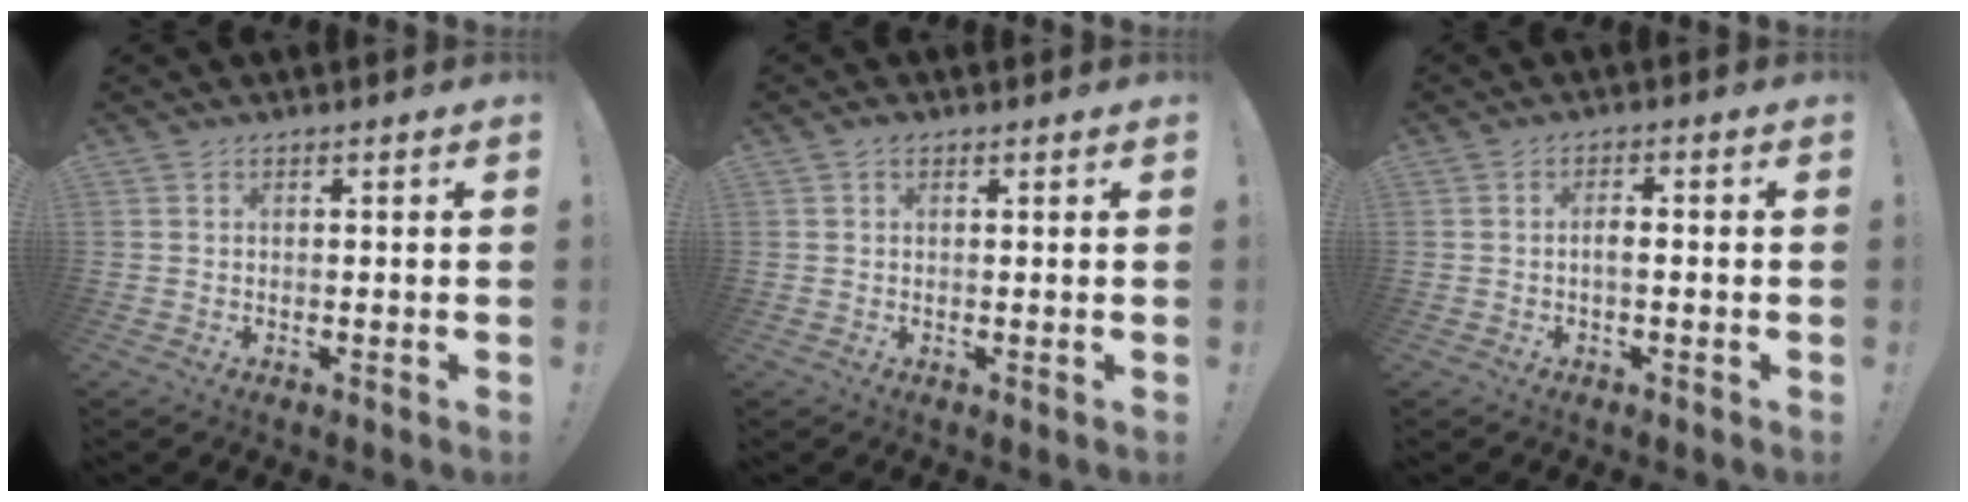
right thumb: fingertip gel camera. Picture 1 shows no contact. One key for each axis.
{"total": 0.9, "fx": 0.5, "fy": 0.5, "fz": 0.4, "tx": -0.009, "ty": 0.002, "tz": 0.009}
{"total": 2.7, "fx": -0.8, "fy": 0.8, "fz": 2.4, "tx": -0.047, "ty": 0.006, "tz": -0.013}